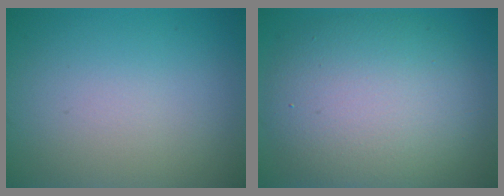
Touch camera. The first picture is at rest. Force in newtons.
{"total": 9.7, "press": 9.7, "slide": 0.7}